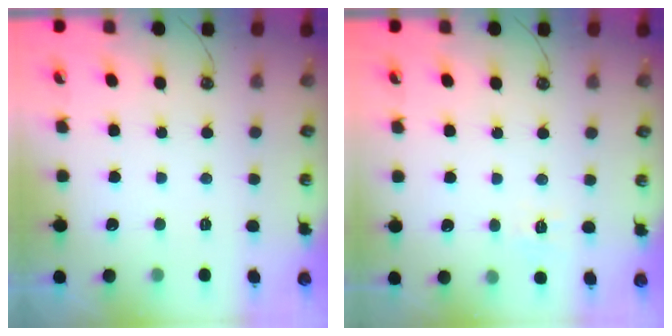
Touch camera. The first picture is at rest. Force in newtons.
{"total": 5.7, "press": 5.7, "slide": 0.7}